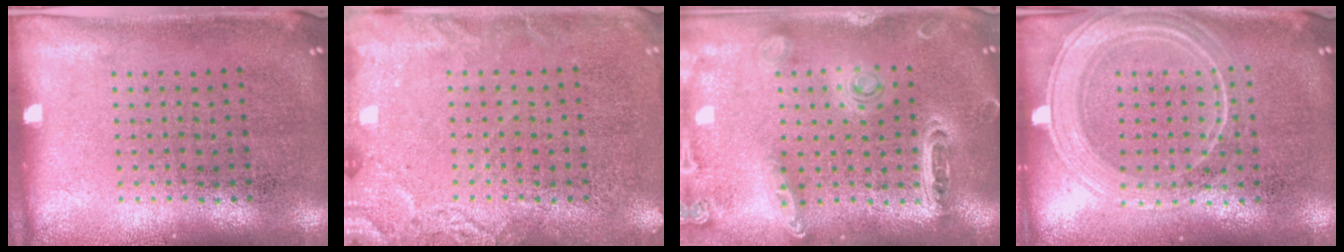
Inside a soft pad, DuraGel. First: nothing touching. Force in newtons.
{"total": 2.6, "press": 2.6, "slide": 0.4}
{"total": 1.4, "press": 1.3, "slide": 0.2}
{"total": 1.8, "press": 1.8, "slide": 0.3}